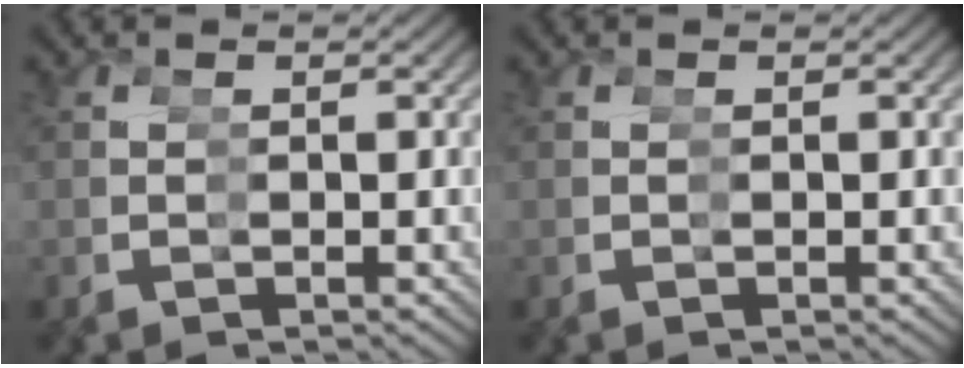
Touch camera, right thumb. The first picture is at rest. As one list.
[{"total": 0.0}]